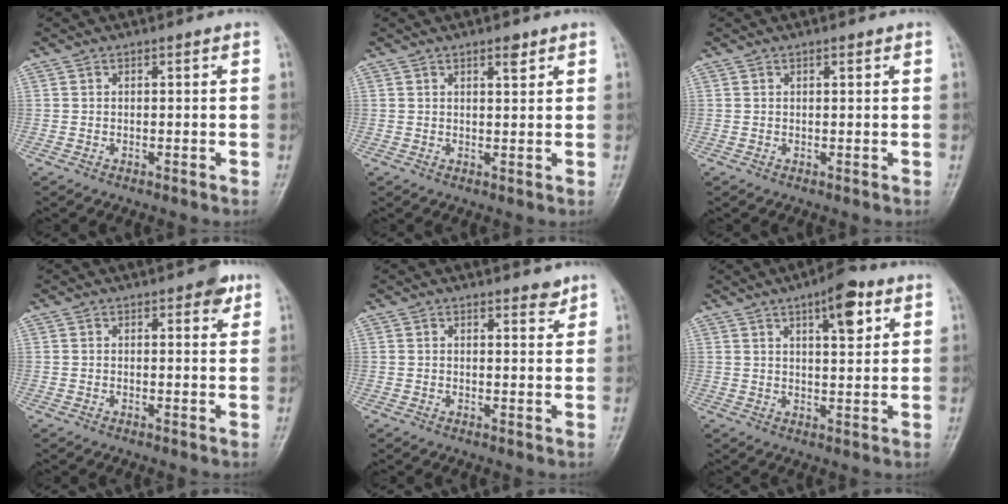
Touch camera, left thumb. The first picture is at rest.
{"total": 2.5, "force": [1.6, 0.9, 1.8], "torque": [-0.020, -0.009, 0.024]}
{"total": 0.9, "force": [0.5, 0.3, 0.7], "torque": [-0.011, 0.000, 0.007]}
{"total": 3.1, "force": [1.7, 1.3, 2.2], "torque": [-0.015, -0.005, 0.017]}
{"total": 2.2, "force": [1.9, 0.7, 0.9], "torque": [-0.001, -0.014, 0.024]}
{"total": 8.2, "force": [4.1, 2.9, 6.5], "torque": [-0.078, -0.016, 0.056]}